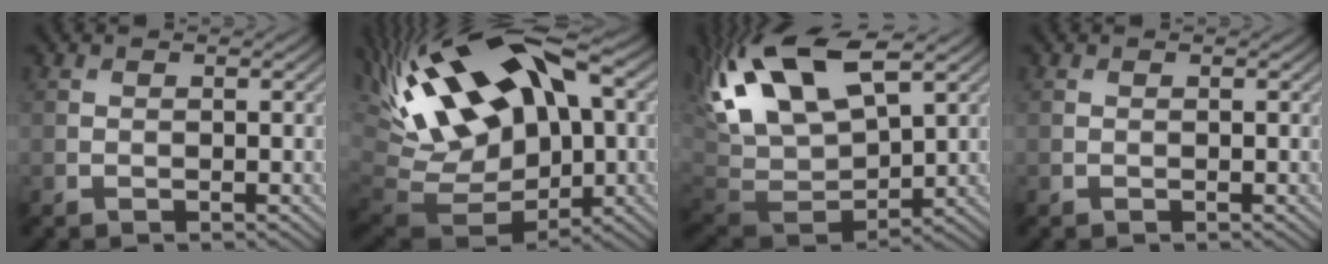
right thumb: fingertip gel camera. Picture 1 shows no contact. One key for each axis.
{"total": 20.0, "fx": 4.7, "fy": 10.4, "fz": 16.5, "tx": -0.312, "ty": 0.013, "tz": 0.086}
{"total": 17.3, "fx": 6.5, "fy": 8.4, "fz": 13.6, "tx": -0.300, "ty": 0.011, "tz": 0.130}
{"total": 0.0}